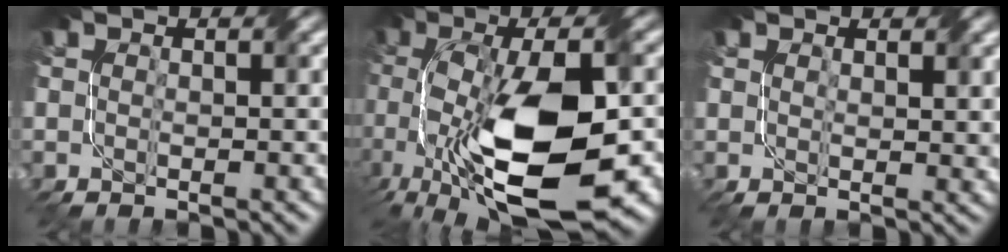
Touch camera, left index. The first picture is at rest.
{"total": 13.8, "force": [-3.1, 5.7, 12.2], "torque": [-0.216, -0.014, -0.048]}
{"total": 1.6, "force": [1.2, 0.6, 0.9], "torque": [-0.019, 0.001, 0.025]}